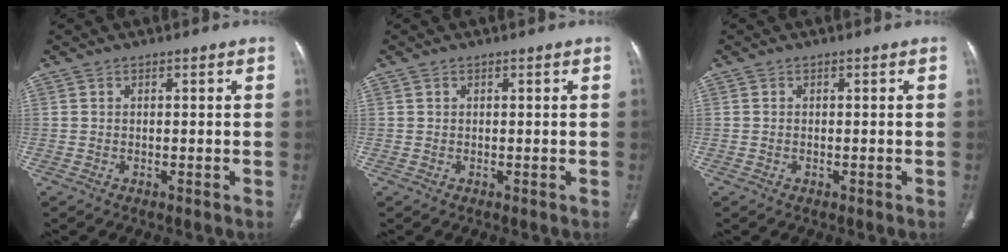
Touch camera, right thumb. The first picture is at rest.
{"total": 0.0}
{"total": 0.0}